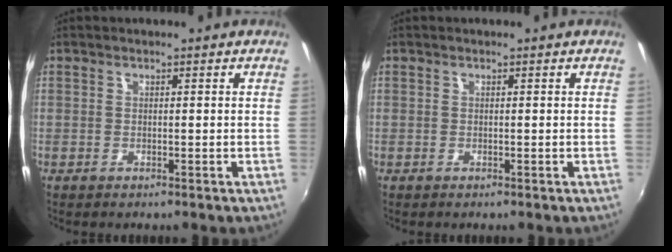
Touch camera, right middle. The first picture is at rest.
{"total": 0.0}